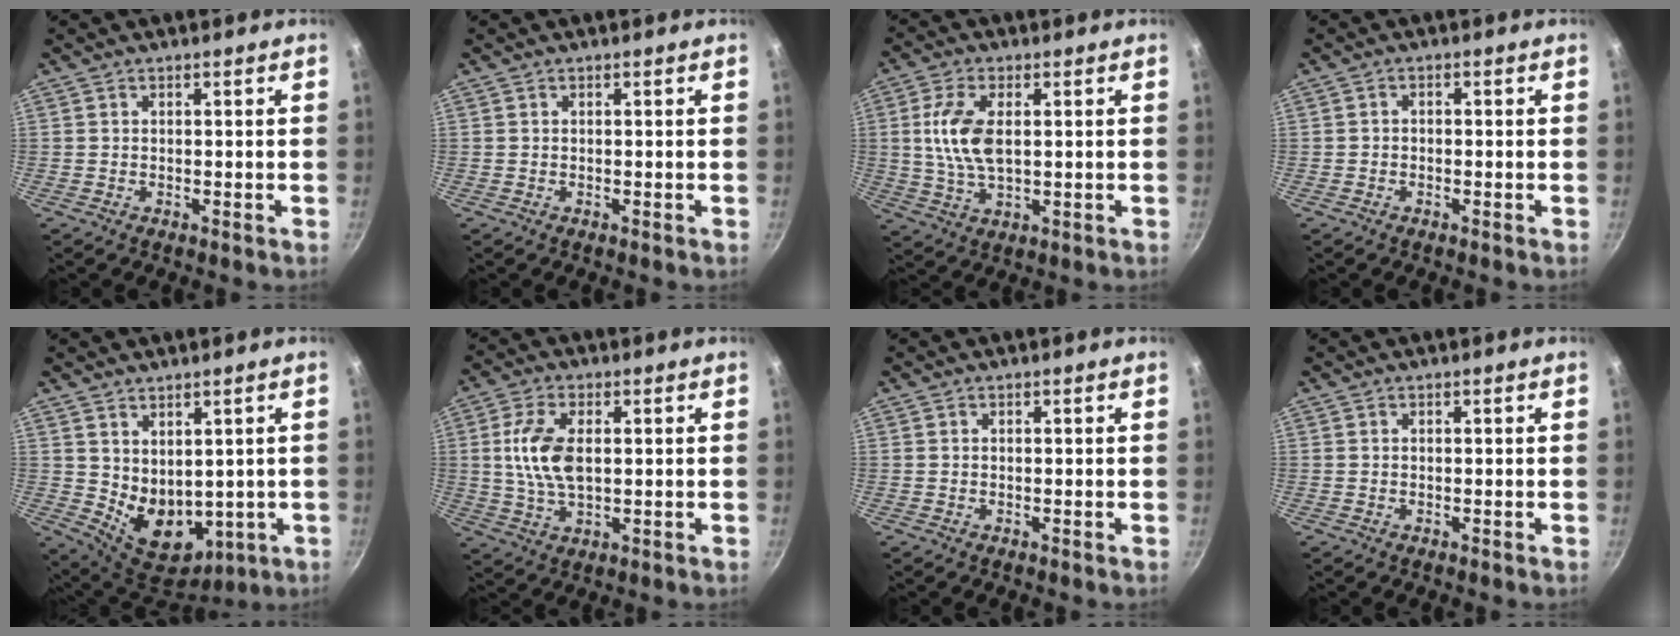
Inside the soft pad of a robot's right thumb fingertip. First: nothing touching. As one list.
[{"total": 0.0}, {"total": 9.4, "force": [1.3, 4.7, 8.1], "torque": [-0.160, 0.000, 0.026]}, {"total": 1.0, "force": [-0.5, 0.7, 0.5], "torque": [-0.011, 0.005, -0.012]}, {"total": 11.0, "force": [2.1, 7.9, 7.4], "torque": [-0.093, -0.038, 0.066]}, {"total": 9.6, "force": [1.1, 5.0, 8.1], "torque": [-0.159, 0.001, 0.022]}, {"total": 0.0}, {"total": 0.0}]